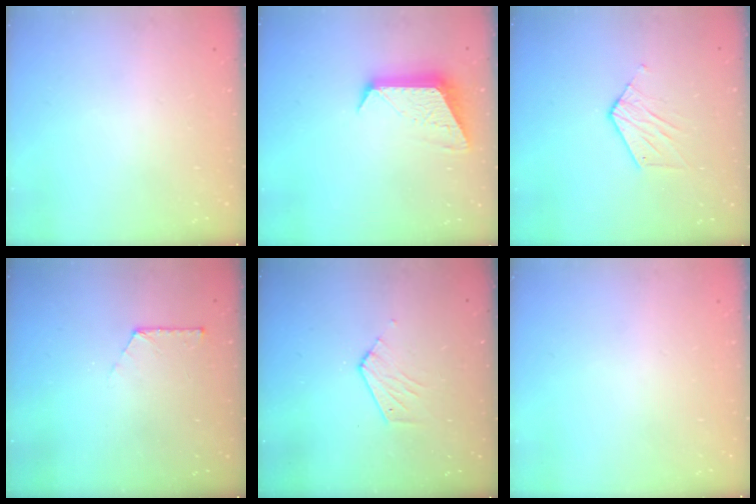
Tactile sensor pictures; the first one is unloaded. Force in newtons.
{"total": 10.6, "press": 10.6, "slide": 0.4}
{"total": 6.9, "press": 6.9, "slide": 0.4}
{"total": 5.4, "press": 5.4, "slide": 0.6}
{"total": 4.3, "press": 4.3, "slide": 0.4}
{"total": 0.0}